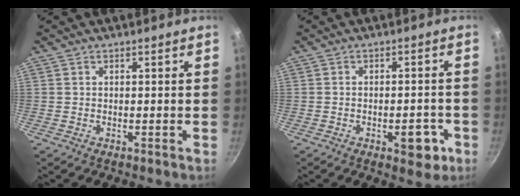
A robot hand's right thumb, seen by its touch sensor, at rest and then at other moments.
{"total": 6.2, "force": [-2.6, 3.0, 4.8], "torque": [-0.039, 0.016, -0.028]}